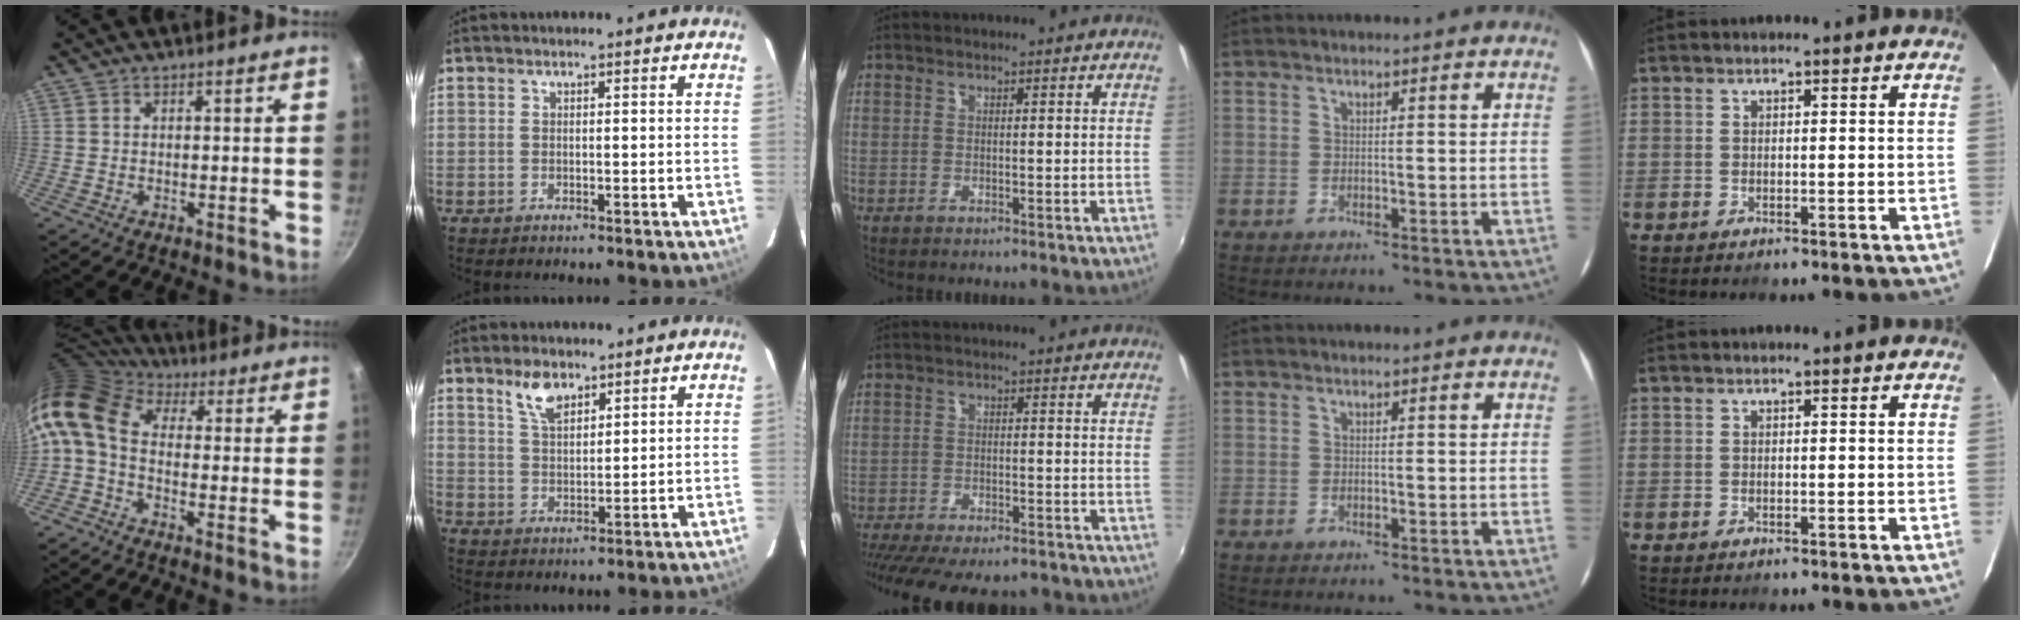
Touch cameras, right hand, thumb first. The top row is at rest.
{"thumb": {"total": 12.2, "force": [1.1, 7.8, 9.3], "torque": [-0.190, 0.026, 0.000]}, "index": {"total": 5.8, "force": [4.0, 2.7, 3.3], "torque": [-0.057, 0.002, 0.077]}, "middle": {"total": 17.0, "force": [-14.5, 4.6, 7.7], "torque": [-0.163, -0.031, -0.208]}}